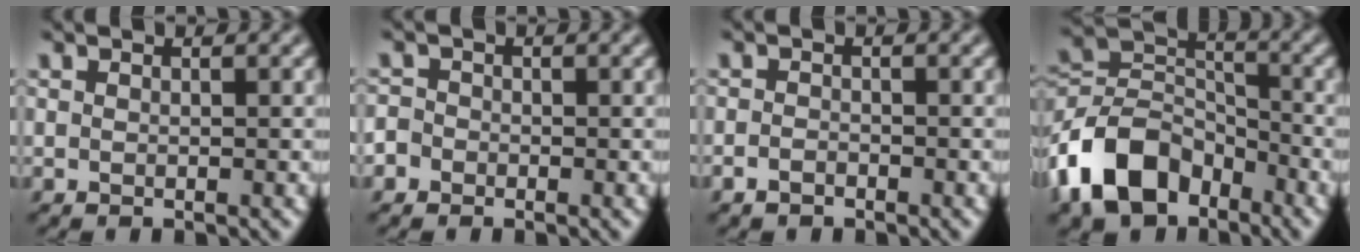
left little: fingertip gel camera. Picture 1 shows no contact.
{"total": 2.2, "force": [-1.0, 1.9, 0.5], "torque": [0.002, 0.008, -0.032]}
{"total": 1.2, "force": [-1.0, 0.6, 0.4], "torque": [-0.008, 0.001, -0.022]}
{"total": 9.4, "force": [-5.5, 5.9, 4.9], "torque": [-0.095, 0.008, -0.122]}